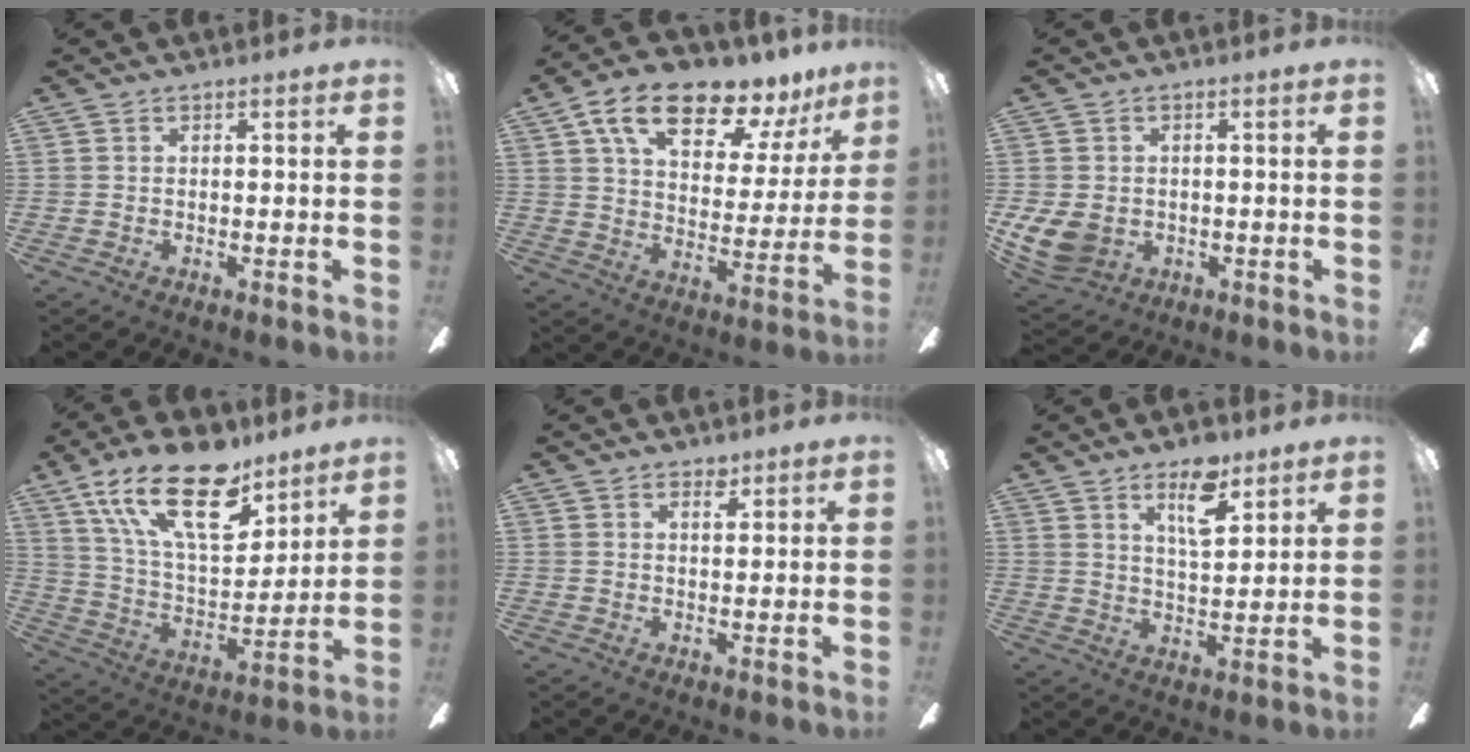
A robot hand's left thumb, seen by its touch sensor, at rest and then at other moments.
{"total": 17.2, "force": [11.9, 7.2, 10.0], "torque": [-0.164, -0.071, 0.201]}
{"total": 8.0, "force": [-1.5, 6.5, 4.5], "torque": [-0.108, 0.004, -0.026]}
{"total": 23.9, "force": [14.6, 10.6, 15.7], "torque": [-0.281, -0.075, 0.253]}
{"total": 2.3, "force": [1.8, 0.9, 1.1], "torque": [-0.010, -0.005, 0.029]}
{"total": 9.8, "force": [6.3, 3.8, 6.4], "torque": [-0.092, -0.029, 0.104]}